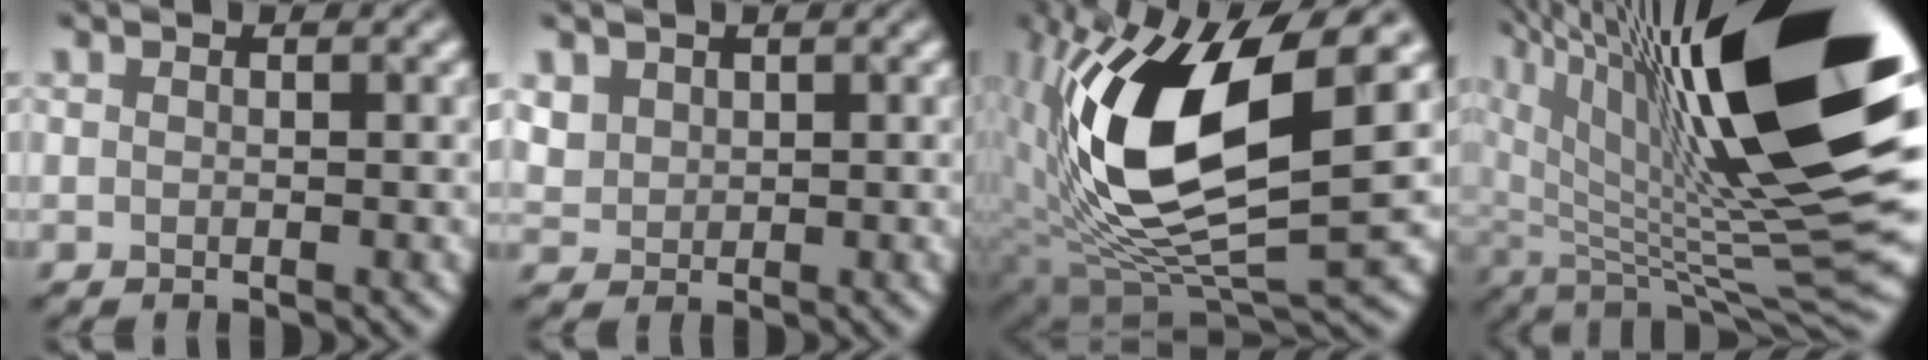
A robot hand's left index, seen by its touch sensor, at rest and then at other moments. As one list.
[{"total": 0.6, "force": [0.2, 0.4, -0.3], "torque": [-0.025, 0.002, 0.038]}, {"total": 13.4, "force": [1.2, 5.0, 12.4], "torque": [-0.263, -0.005, 0.044]}, {"total": 18.9, "force": [6.2, 6.4, 16.7], "torque": [-0.295, 0.025, 0.135]}]